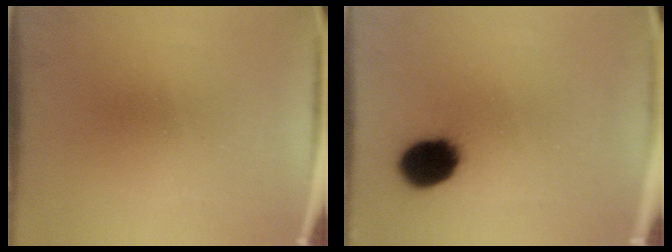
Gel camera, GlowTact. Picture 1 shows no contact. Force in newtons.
{"total": 11.8}